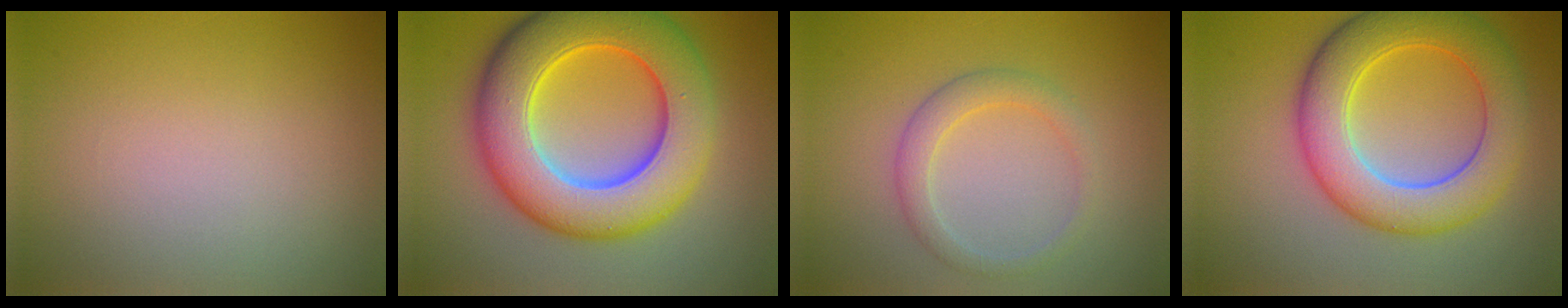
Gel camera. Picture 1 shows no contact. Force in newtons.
{"total": 12.1, "press": 12.1, "slide": 0.1}
{"total": 2.4, "press": 2.4, "slide": 0.1}
{"total": 8.2, "press": 8.2, "slide": 0.4}